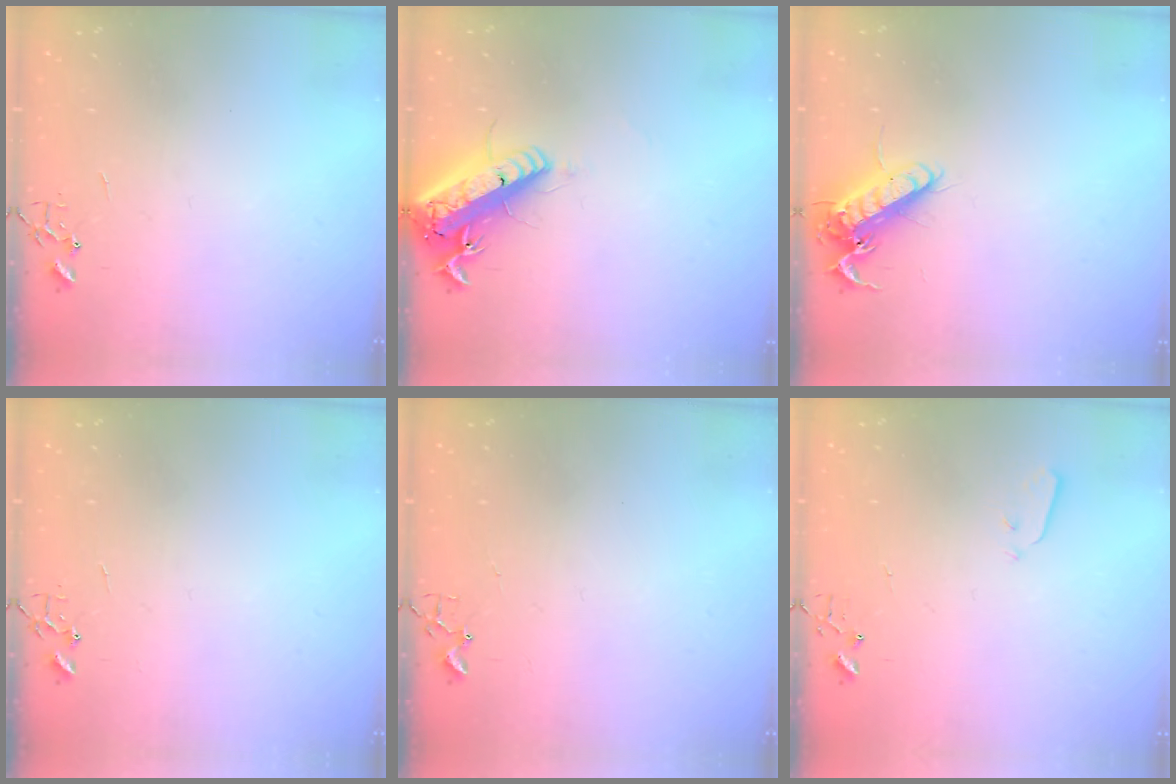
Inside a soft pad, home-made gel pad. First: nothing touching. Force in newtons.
{"total": 17.6, "press": 17.3, "slide": 3.4}
{"total": 13.8, "press": 13.7, "slide": 2.0}
{"total": 0.0}
{"total": 1.9, "press": 1.9, "slide": 0.2}
{"total": 2.9, "press": 2.9, "slide": 0.4}